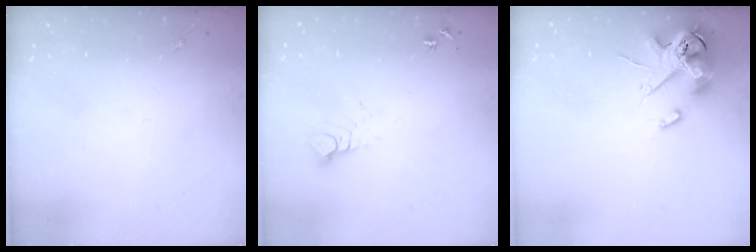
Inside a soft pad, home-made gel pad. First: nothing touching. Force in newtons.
{"total": 6.3, "press": 6.3, "slide": 0.1}
{"total": 14.5, "press": 14.3, "slide": 2.4}